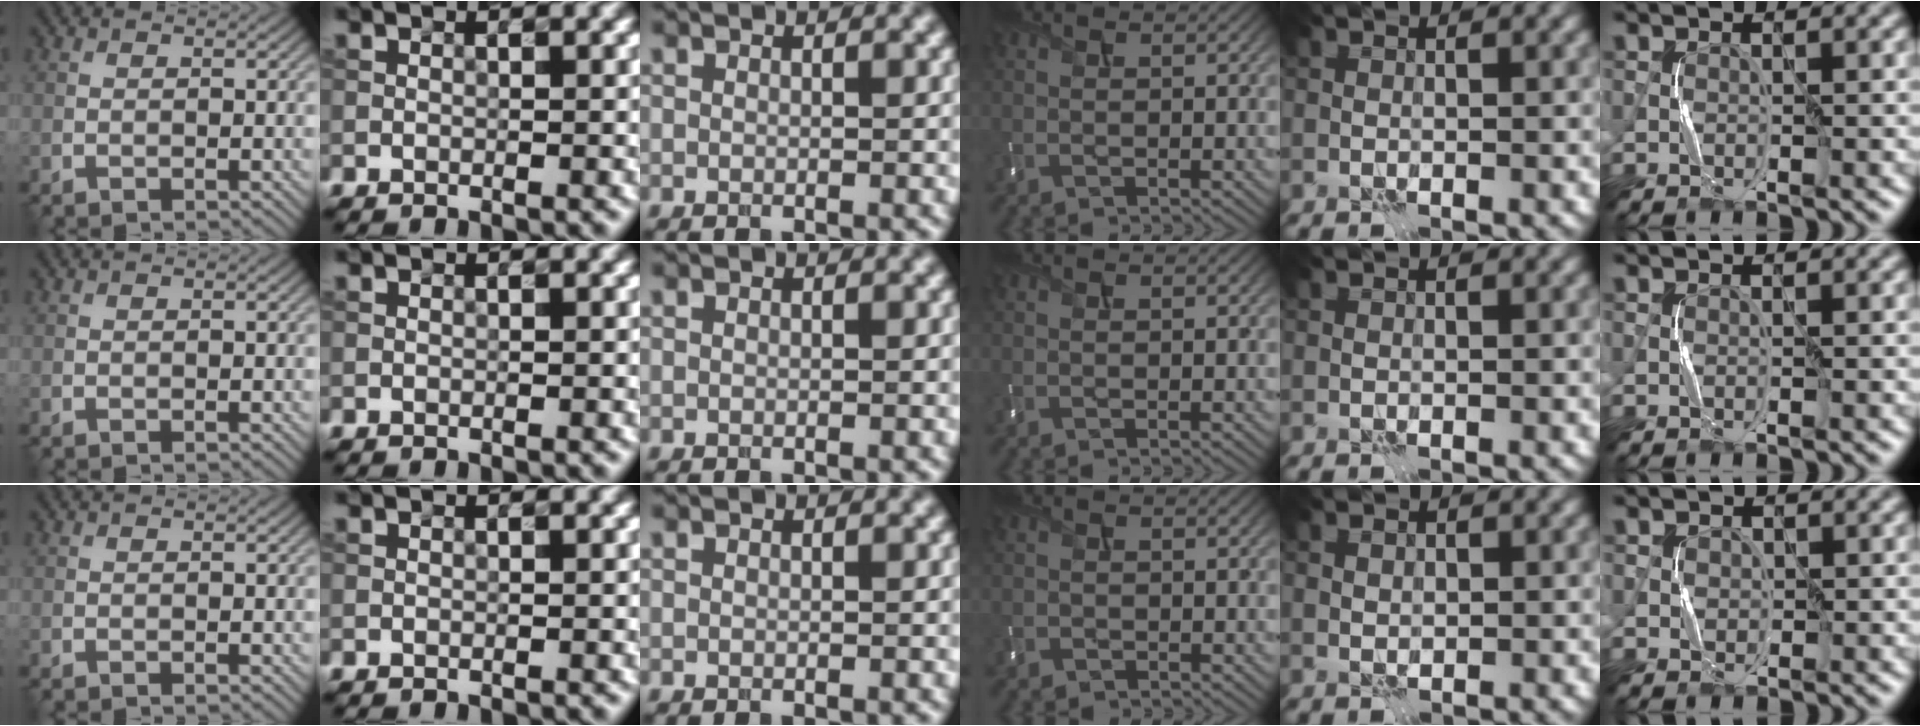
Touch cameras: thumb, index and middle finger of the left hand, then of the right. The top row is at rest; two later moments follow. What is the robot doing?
{"motion": "press", "object": "memory foam"}